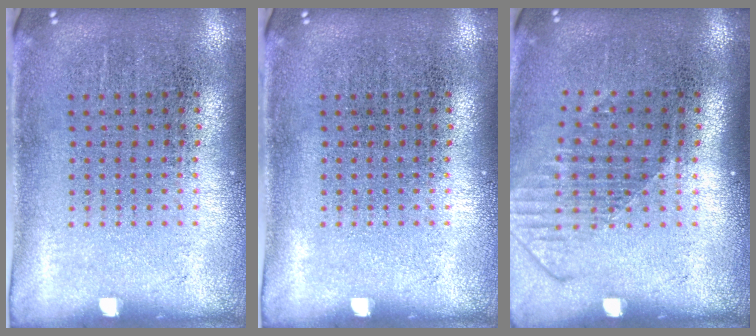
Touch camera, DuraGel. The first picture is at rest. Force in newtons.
{"total": 0.0}
{"total": 1.6, "press": 1.2, "slide": 1.0}